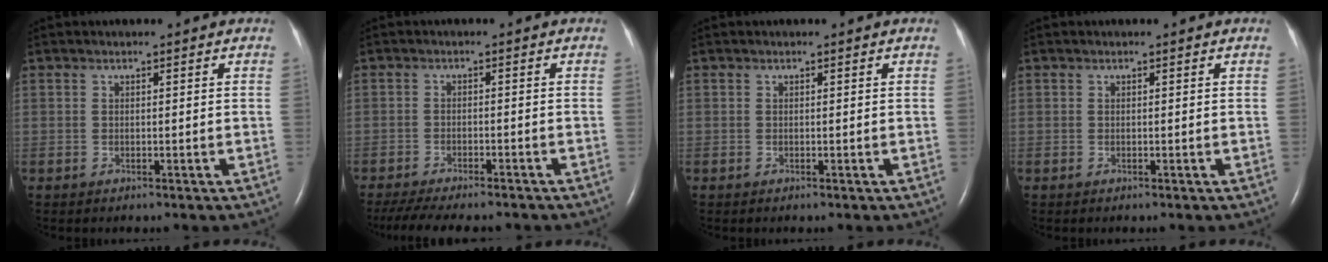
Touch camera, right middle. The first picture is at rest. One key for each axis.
{"total": 12.9, "fx": -11.2, "fy": 2.8, "fz": 5.9, "tx": -0.110, "ty": -0.017, "tz": -0.156}
{"total": 0.0}
{"total": 0.0}